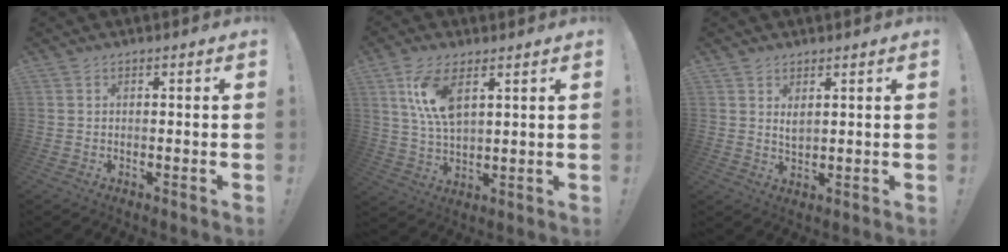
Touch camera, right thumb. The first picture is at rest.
{"total": 10.6, "force": [4.9, 4.7, 8.2], "torque": [-0.162, -0.014, 0.086]}
{"total": 2.8, "force": [2.0, 1.0, 1.7], "torque": [-0.014, -0.016, 0.031]}